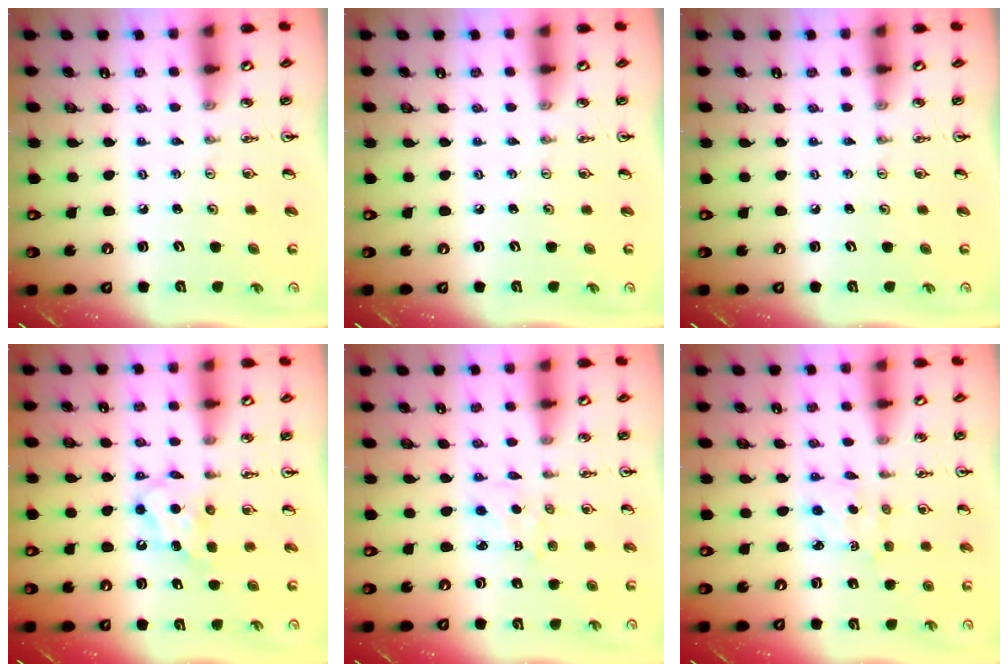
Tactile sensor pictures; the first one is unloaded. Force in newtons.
{"total": 0.0}
{"total": 0.0}
{"total": 6.1, "press": 6.1, "slide": 0.2}
{"total": 2.9, "press": 2.9, "slide": 0.4}
{"total": 2.4, "press": 2.4, "slide": 0.3}